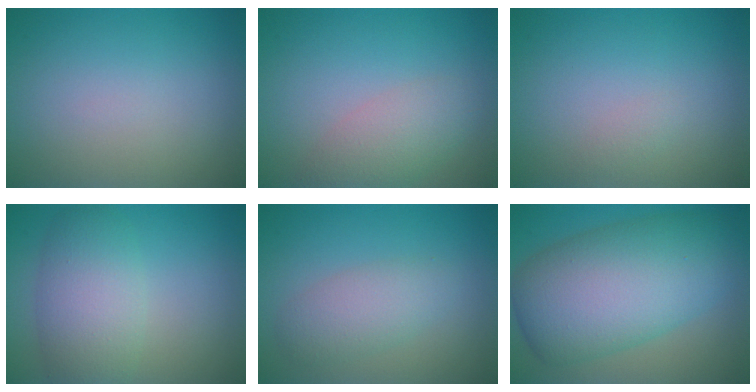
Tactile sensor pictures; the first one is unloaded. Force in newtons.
{"total": 3.3, "press": 3.3, "slide": 0.3}
{"total": 0.6, "press": 0.6, "slide": 0.0}
{"total": 5.4, "press": 5.4, "slide": 0.2}
{"total": 3.0, "press": 3.0, "slide": 0.0}
{"total": 11.6, "press": 11.6, "slide": 0.3}